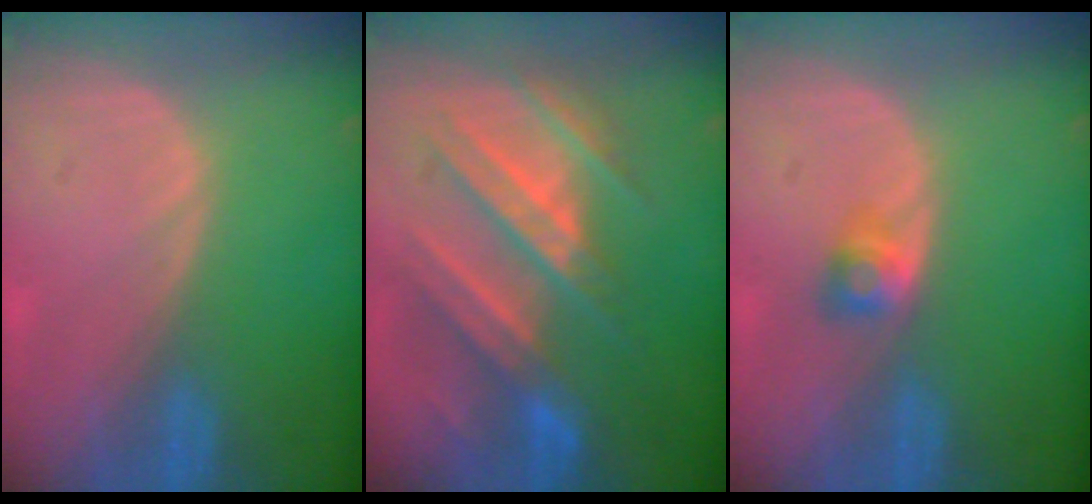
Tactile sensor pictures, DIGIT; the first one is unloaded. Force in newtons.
{"total": 9.4, "press": 9.3, "slide": 1.6}
{"total": 2.7, "press": 2.4, "slide": 1.1}